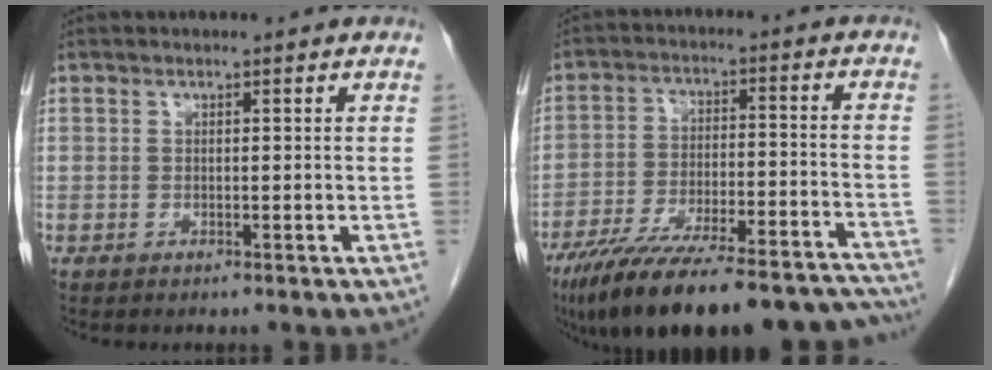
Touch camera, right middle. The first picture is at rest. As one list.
[{"total": 25.8, "force": [-21.9, 5.1, 12.6], "torque": [-0.157, -0.010, -0.315]}]